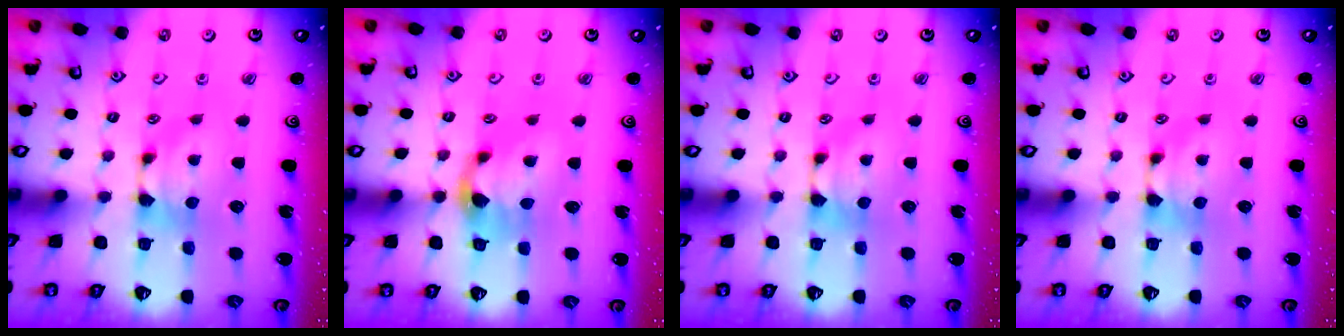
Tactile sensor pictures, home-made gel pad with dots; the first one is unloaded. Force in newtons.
{"total": 2.9, "press": 2.2, "slide": 1.9}
{"total": 0.0}
{"total": 0.0}